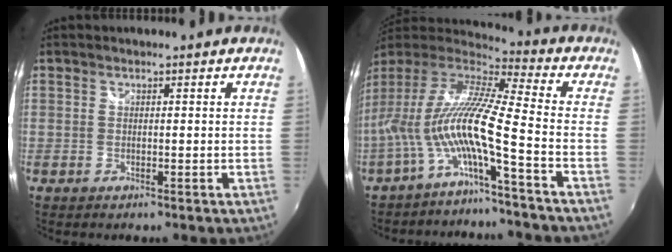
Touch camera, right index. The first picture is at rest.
{"total": 13.1, "force": [-4.9, -0.7, 12.2], "torque": [-0.205, -0.013, -0.098]}